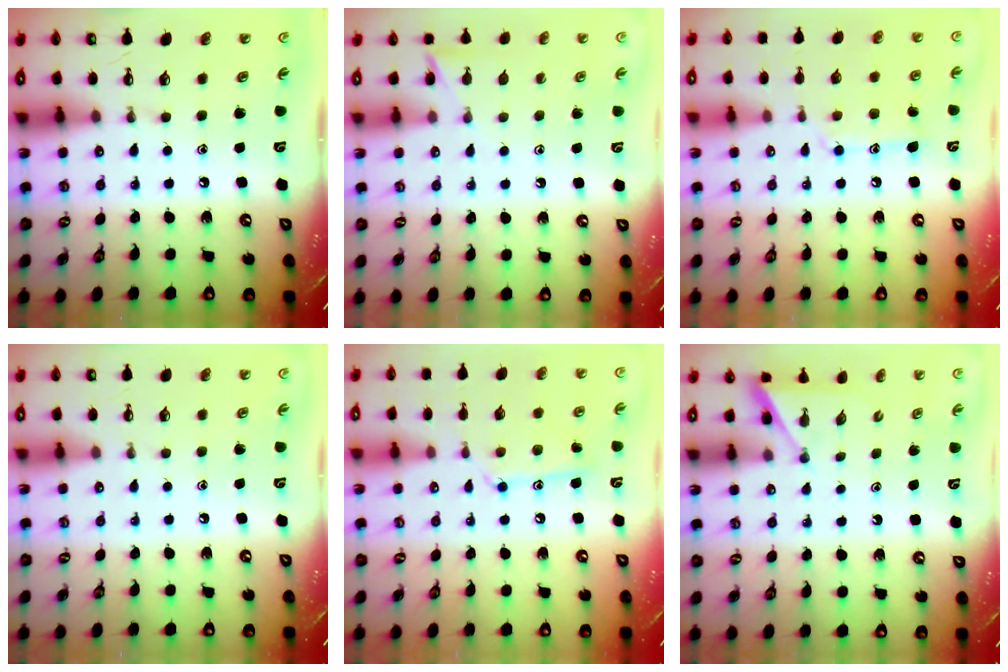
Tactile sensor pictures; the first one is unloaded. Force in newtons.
{"total": 6.8, "press": 6.7, "slide": 0.6}
{"total": 10.3, "press": 10.3, "slide": 0.9}
{"total": 0.0}
{"total": 10.7, "press": 10.6, "slide": 0.7}
{"total": 2.2, "press": 2.2, "slide": 0.2}